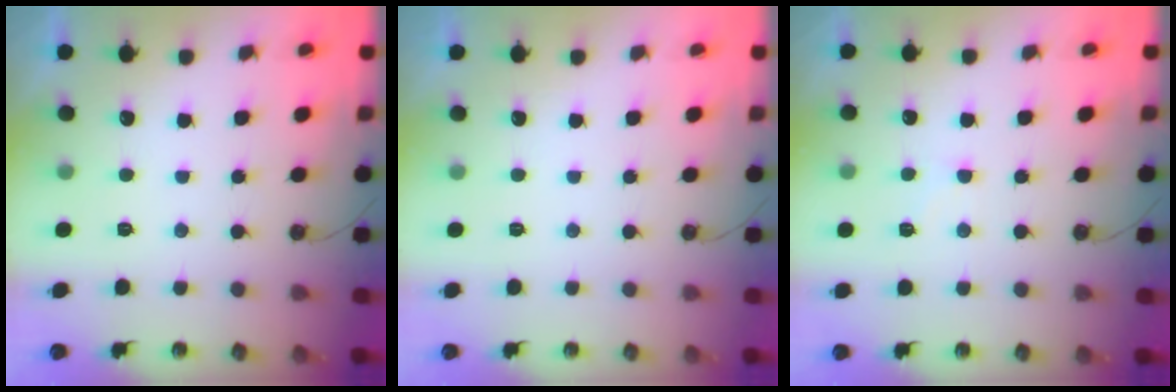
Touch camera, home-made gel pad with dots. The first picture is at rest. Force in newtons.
{"total": 0.0}
{"total": 6.3, "press": 6.3, "slide": 0.6}